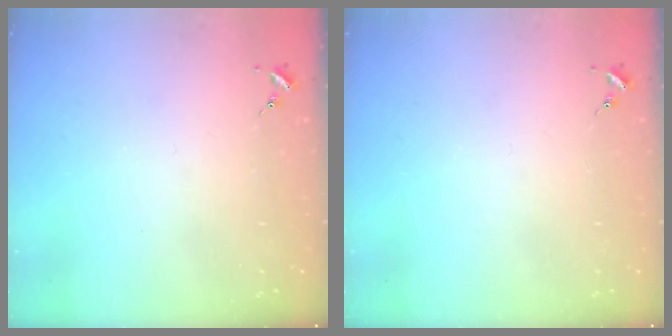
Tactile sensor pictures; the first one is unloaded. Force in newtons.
{"total": 0.0}